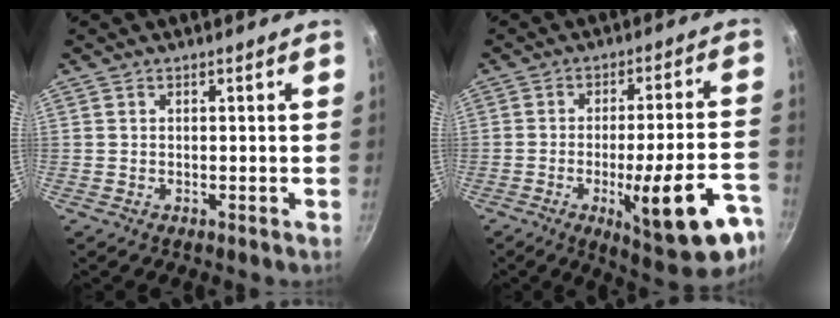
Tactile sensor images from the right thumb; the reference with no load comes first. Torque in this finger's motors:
{"motor_torque": [2.38, 1.85, 1.70, -1.05, 0.34]}